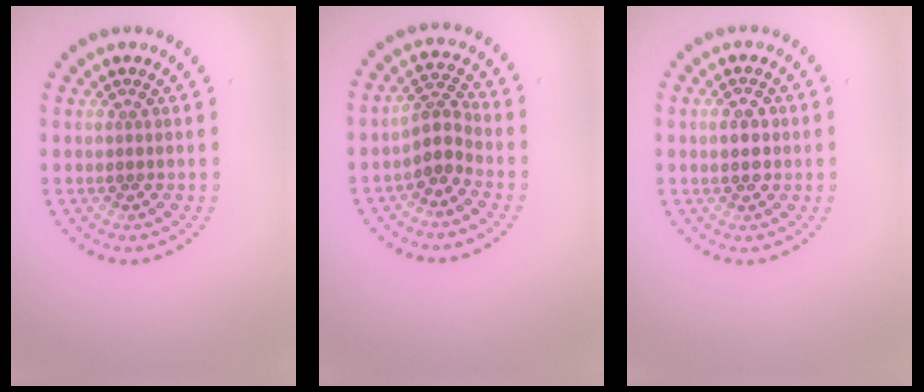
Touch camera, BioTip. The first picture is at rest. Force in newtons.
{"total": 2.5, "press": 2.0, "slide": 1.6}
{"total": 2.5, "press": 2.5, "slide": 0.0}